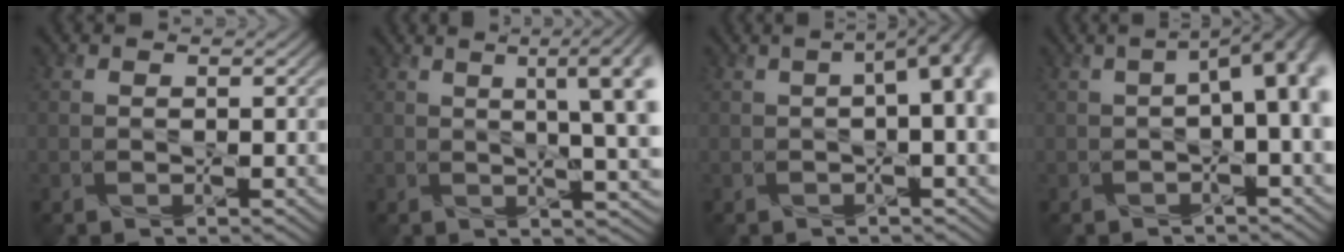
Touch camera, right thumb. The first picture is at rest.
{"total": 10.5, "force": [2.7, 3.4, 9.6], "torque": [-0.110, 0.039, 0.025]}
{"total": 9.6, "force": [0.9, 3.8, 8.7], "torque": [-0.128, 0.010, 0.013]}
{"total": 10.5, "force": [0.4, 4.0, 9.7], "torque": [-0.135, 0.011, 0.006]}